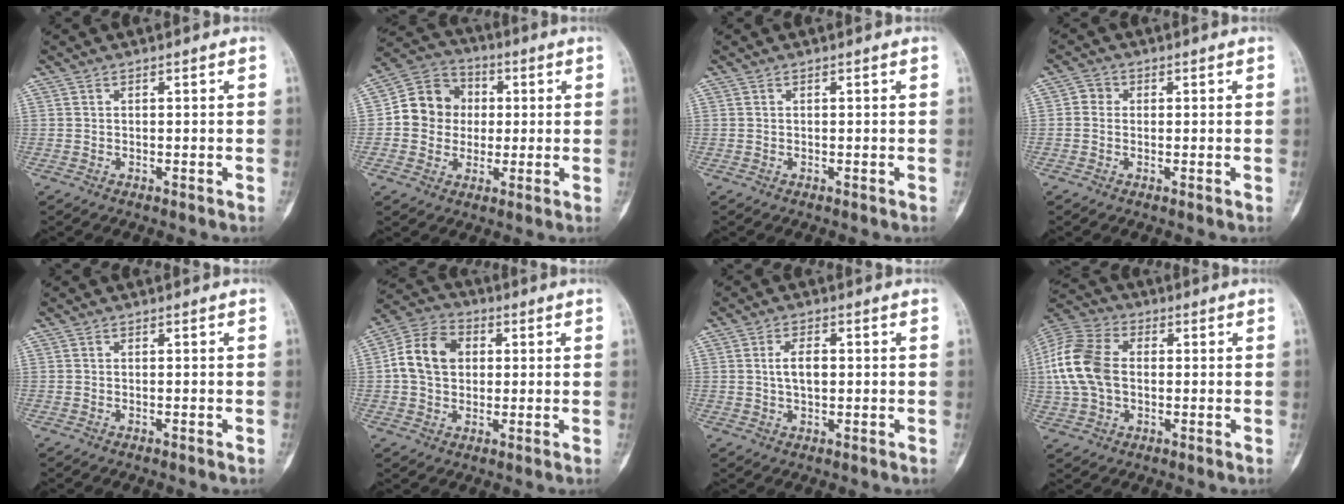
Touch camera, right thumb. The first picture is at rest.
{"total": 11.1, "force": [0.4, 10.1, 4.5], "torque": [-0.040, 0.023, -0.003]}
{"total": 0.0}
{"total": 2.4, "force": [0.1, 2.2, 0.9], "torque": [-0.003, 0.006, -0.004]}
{"total": 0.0}
{"total": 10.6, "force": [1.2, 8.2, 6.6], "torque": [-0.102, 0.021, 0.013]}
{"total": 4.3, "force": [0.3, 2.4, 3.6], "torque": [-0.065, 0.004, 0.006]}
{"total": 14.4, "force": [0.5, 9.8, 10.6], "torque": [-0.218, 0.022, 0.005]}